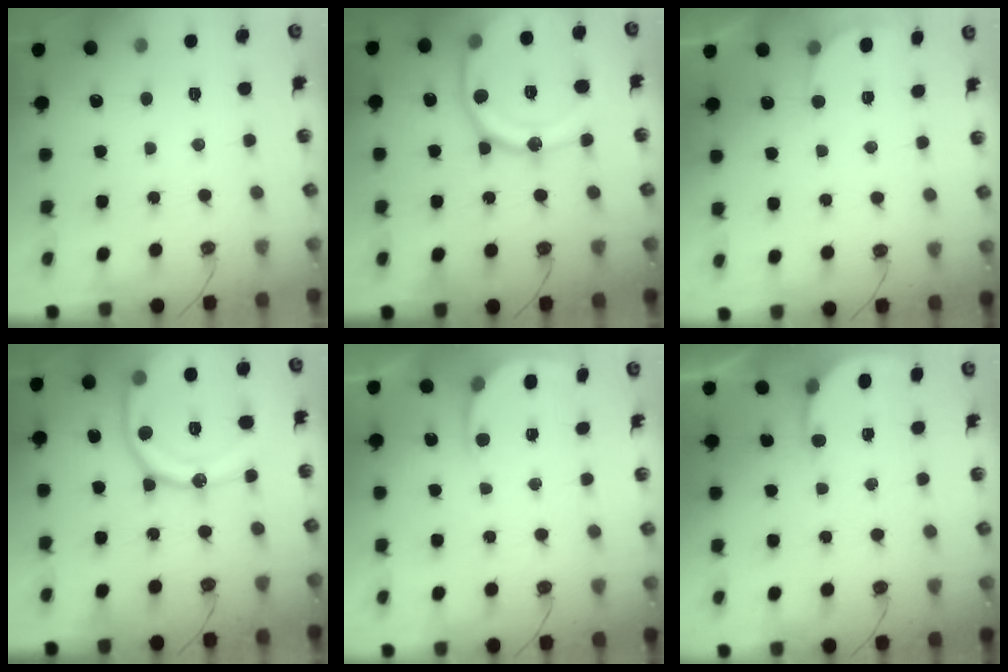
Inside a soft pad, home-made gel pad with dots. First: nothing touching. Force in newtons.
{"total": 21.5, "press": 21.4, "slide": 2.4}
{"total": 2.1, "press": 2.0, "slide": 0.6}
{"total": 20.7, "press": 20.5, "slide": 2.4}
{"total": 4.8, "press": 4.7, "slide": 0.2}
{"total": 2.9, "press": 2.9, "slide": 0.2}